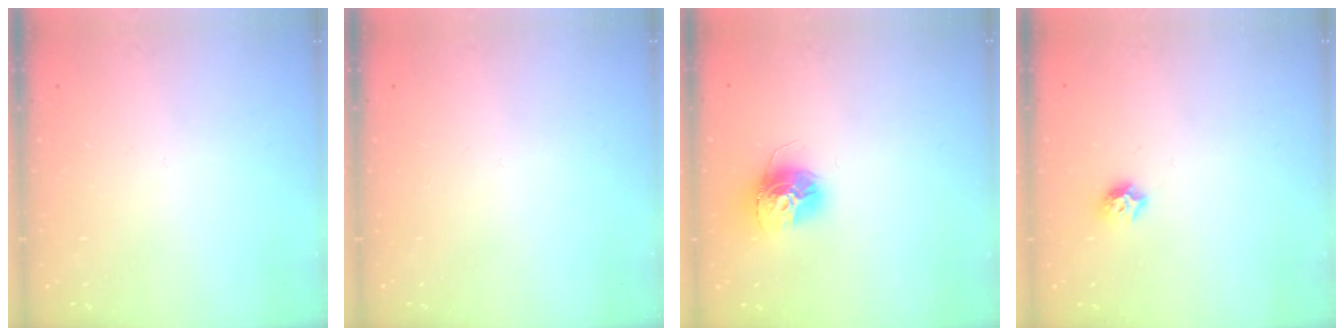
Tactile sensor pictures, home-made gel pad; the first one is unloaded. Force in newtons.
{"total": 0.0}
{"total": 13.1, "press": 13.0, "slide": 1.1}
{"total": 6.4, "press": 6.4, "slide": 0.8}